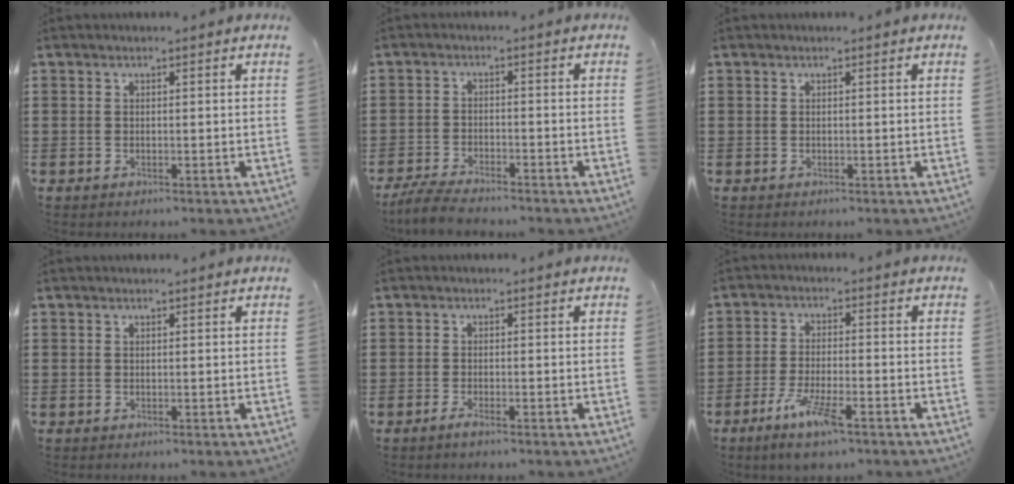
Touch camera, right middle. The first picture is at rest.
{"total": 4.0, "force": [-3.7, 0.2, 1.4], "torque": [-0.046, -0.011, -0.079]}
{"total": 0.0}
{"total": 0.0}
{"total": 1.3, "force": [-0.9, 0.1, 0.9], "torque": [-0.024, -0.006, -0.018]}
{"total": 6.4, "force": [-4.0, 1.1, 4.9], "torque": [-0.095, -0.008, -0.070]}